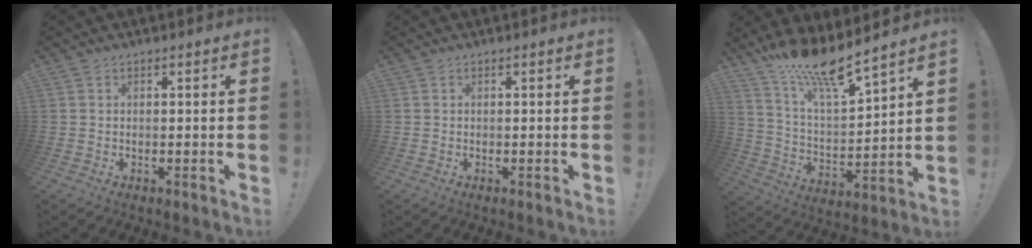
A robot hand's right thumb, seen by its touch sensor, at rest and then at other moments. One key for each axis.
{"total": 0.0}
{"total": 14.1, "fx": 12.2, "fy": 0.9, "fz": 7.0, "tx": -0.128, "ty": -0.102, "tz": 0.205}